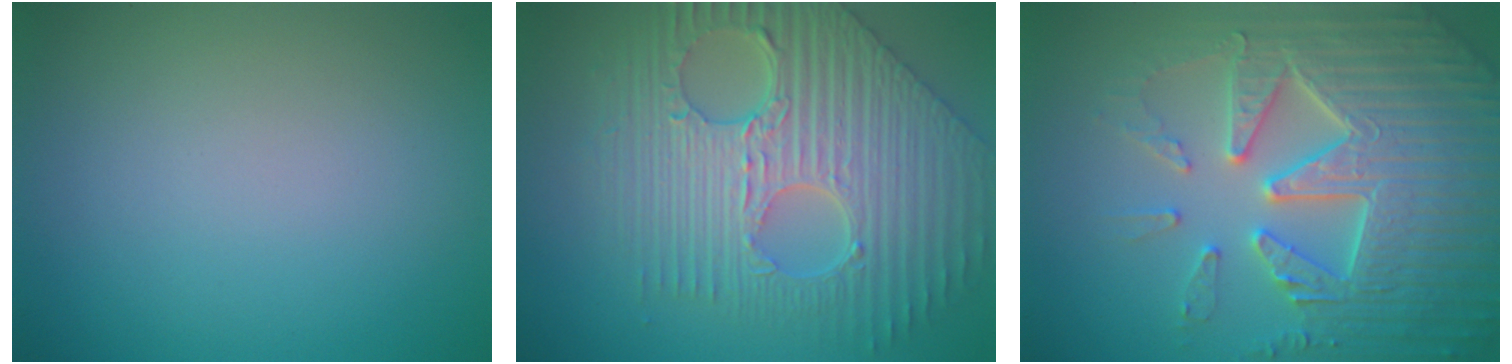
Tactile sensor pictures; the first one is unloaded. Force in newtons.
{"total": 9.9, "press": 7.0, "slide": 7.0}
{"total": 7.7, "press": 7.6, "slide": 1.5}